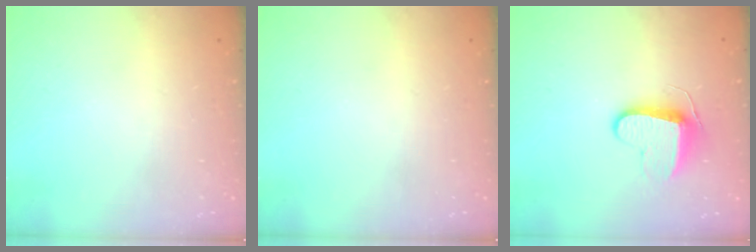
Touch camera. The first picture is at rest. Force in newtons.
{"total": 0.0}
{"total": 9.5, "press": 9.5, "slide": 0.2}